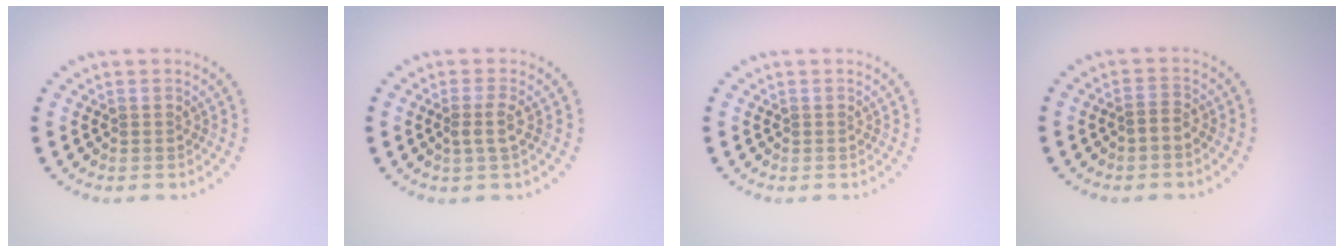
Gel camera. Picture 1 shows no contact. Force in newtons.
{"total": 1.7, "press": 1.2, "slide": 1.1}
{"total": 0.0}
{"total": 0.9, "press": 0.7, "slide": 0.5}